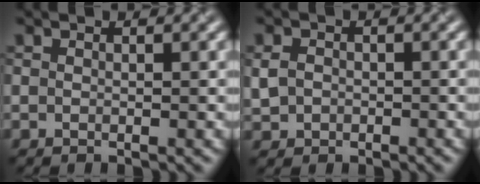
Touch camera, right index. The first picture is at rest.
{"total": 1.9, "force": [-0.3, 1.7, 0.8], "torque": [-0.015, -0.003, -0.009]}